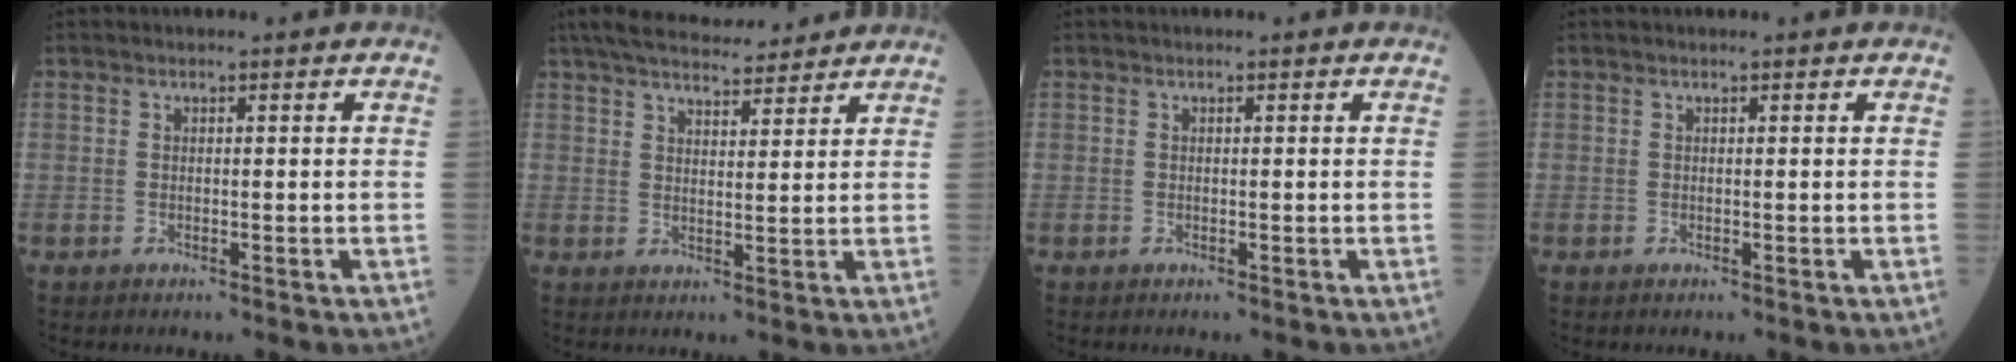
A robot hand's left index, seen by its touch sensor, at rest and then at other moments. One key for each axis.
{"total": 13.5, "fx": 12.0, "fy": 2.5, "fz": 5.8, "tx": -0.096, "ty": 0.028, "tz": 0.181}
{"total": 0.0}
{"total": 0.0}